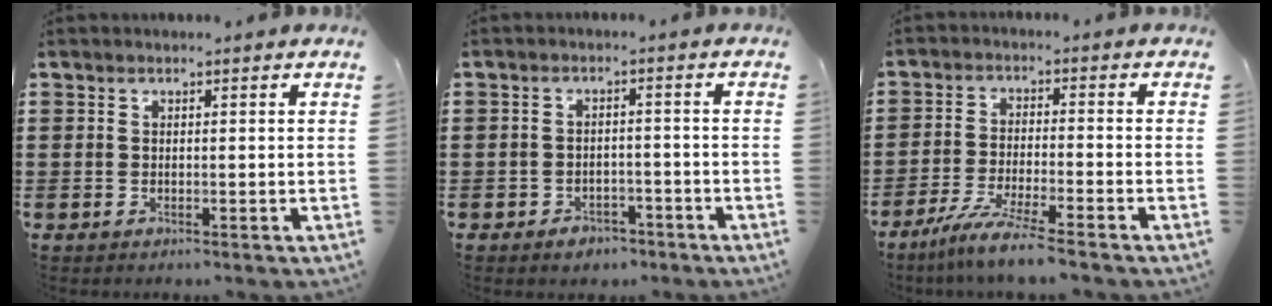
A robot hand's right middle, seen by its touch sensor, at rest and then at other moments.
{"total": 2.2, "force": [-2.0, 1.0, 0.1], "torque": [-0.009, 0.002, -0.043]}
{"total": 6.1, "force": [-5.2, -0.5, 3.1], "torque": [-0.066, -0.020, -0.099]}